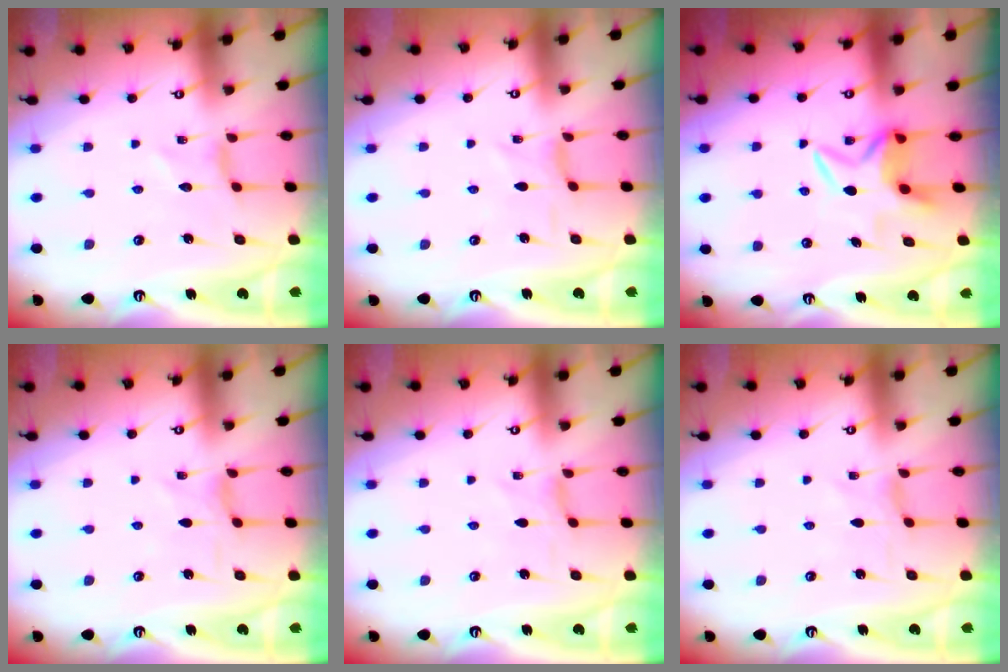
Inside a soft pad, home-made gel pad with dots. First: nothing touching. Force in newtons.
{"total": 0.8, "press": 0.7, "slide": 0.3}
{"total": 6.5, "press": 6.5, "slide": 0.5}
{"total": 1.5, "press": 1.5, "slide": 0.3}
{"total": 0.0}
{"total": 0.0}